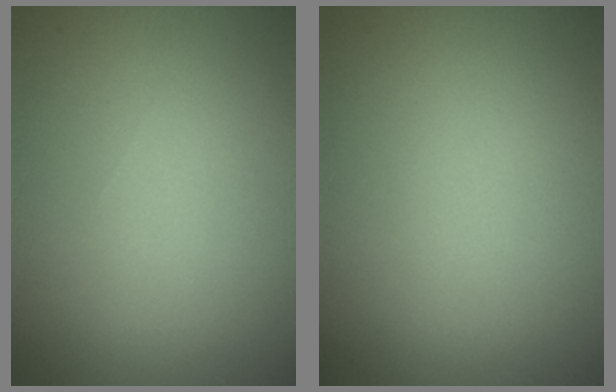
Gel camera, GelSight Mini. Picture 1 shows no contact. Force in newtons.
{"total": 0.0}